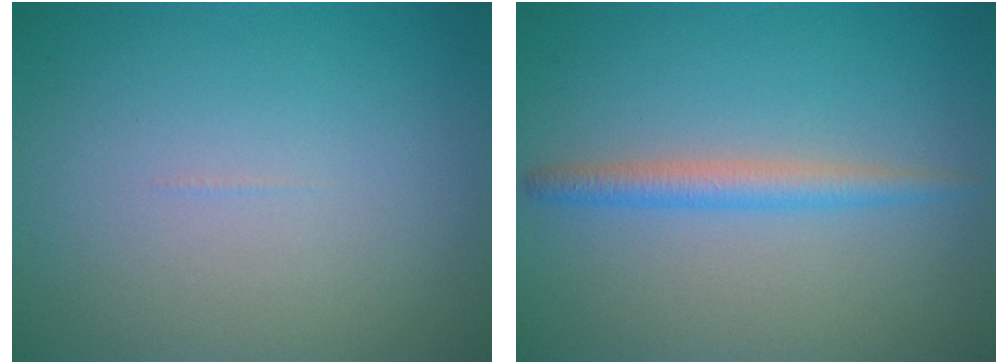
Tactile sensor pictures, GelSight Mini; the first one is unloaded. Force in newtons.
{"total": 2.3, "press": 2.3, "slide": 0.0}